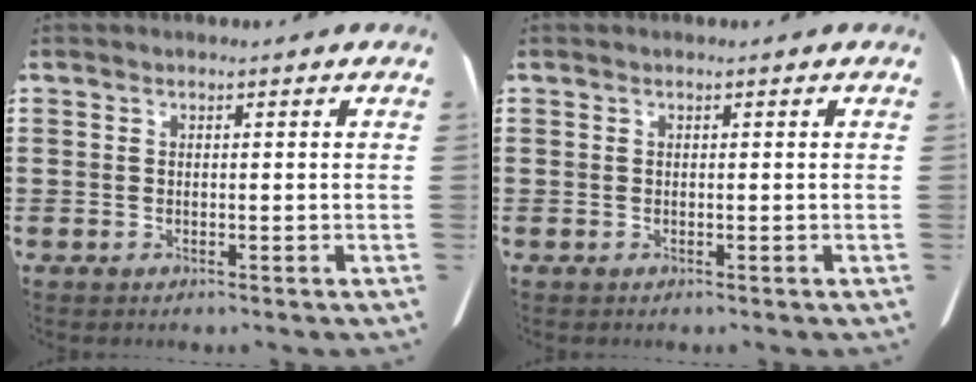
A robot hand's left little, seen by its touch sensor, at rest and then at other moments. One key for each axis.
{"total": 0.0}